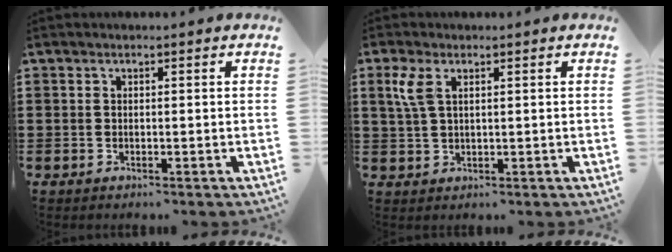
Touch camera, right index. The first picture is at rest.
{"total": 3.9, "force": [1.6, 1.6, 3.1], "torque": [-0.076, 0.004, 0.026]}